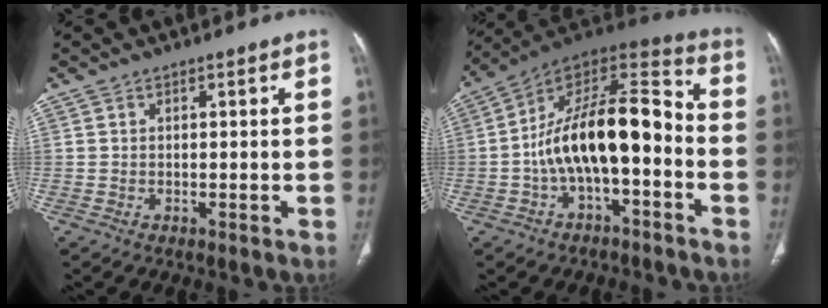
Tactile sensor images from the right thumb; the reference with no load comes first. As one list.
[{"total": 18.5, "force": [-3.6, 8.5, 16.0], "torque": [-0.259, 0.072, -0.063]}]